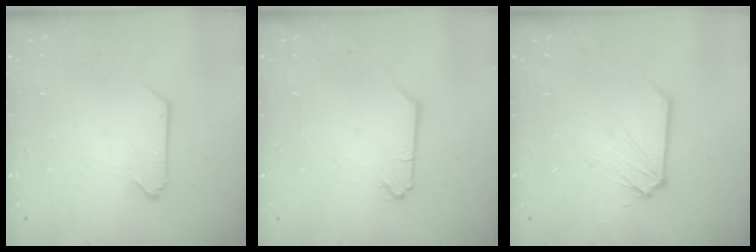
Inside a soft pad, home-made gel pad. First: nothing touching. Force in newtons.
{"total": 0.0}
{"total": 1.1, "press": 1.1, "slide": 0.1}